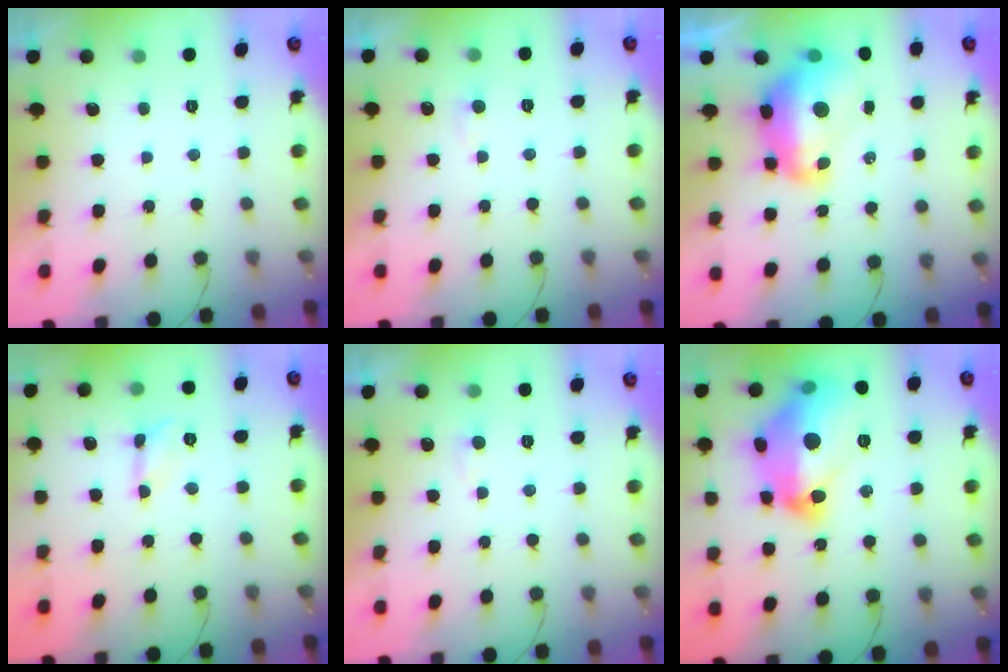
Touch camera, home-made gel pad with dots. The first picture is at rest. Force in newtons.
{"total": 3.6, "press": 3.6, "slide": 0.4}
{"total": 15.7, "press": 15.6, "slide": 1.6}
{"total": 2.5, "press": 2.5, "slide": 0.3}
{"total": 3.6, "press": 3.6, "slide": 0.4}
{"total": 22.6, "press": 22.5, "slide": 1.8}